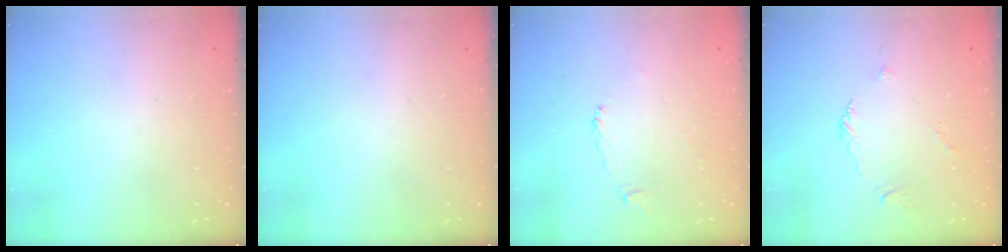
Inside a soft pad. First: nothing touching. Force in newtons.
{"total": 0.0}
{"total": 2.2, "press": 2.2, "slide": 0.4}
{"total": 2.7, "press": 2.6, "slide": 0.6}